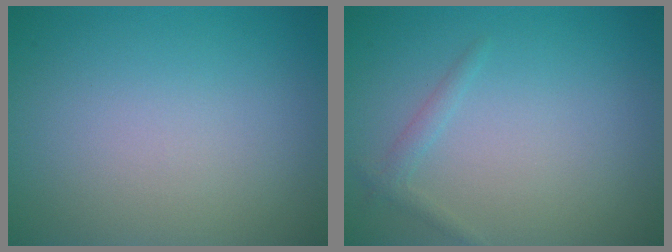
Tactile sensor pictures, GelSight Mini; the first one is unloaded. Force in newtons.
{"total": 1.1, "press": 1.1, "slide": 0.0}